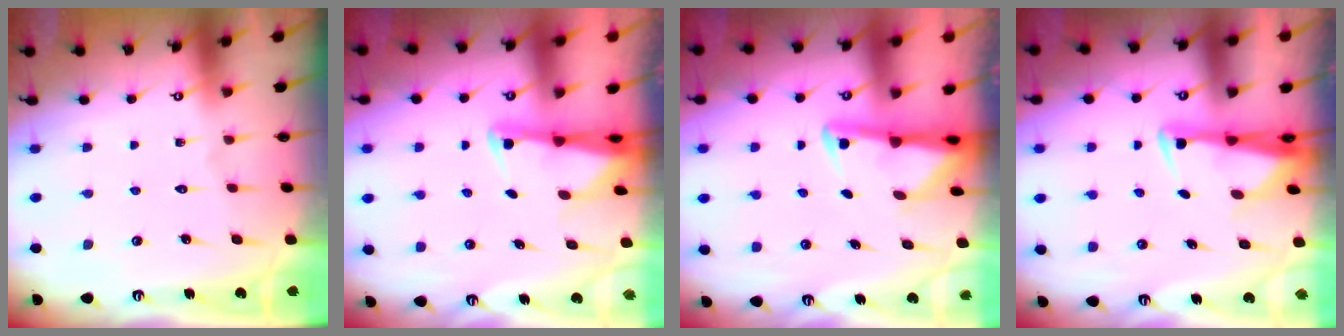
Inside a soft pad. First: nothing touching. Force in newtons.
{"total": 2.7, "press": 2.6, "slide": 0.5}
{"total": 2.9, "press": 2.8, "slide": 0.6}
{"total": 2.8, "press": 2.6, "slide": 0.9}